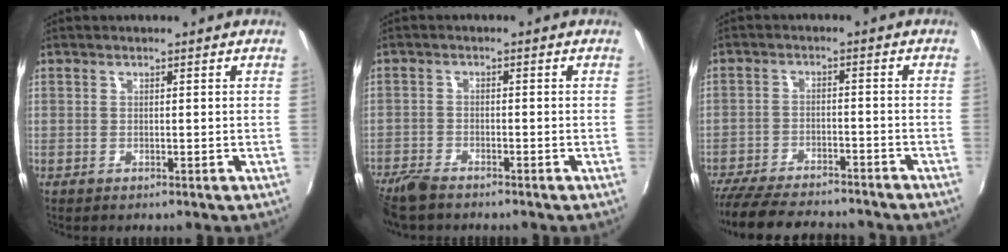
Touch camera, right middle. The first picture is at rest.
{"total": 5.6, "force": [-4.8, 1.4, 2.4], "torque": [-0.069, -0.021, -0.097]}
{"total": 17.9, "force": [-15.5, 4.2, 8.0], "torque": [-0.168, -0.032, -0.236]}